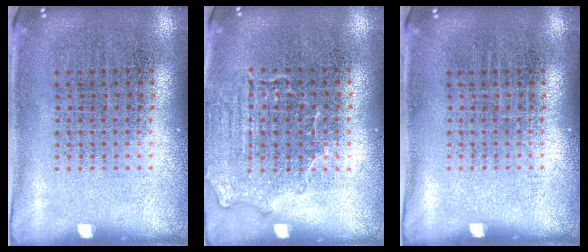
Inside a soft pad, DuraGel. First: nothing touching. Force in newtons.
{"total": 1.4, "press": 1.2, "slide": 0.7}
{"total": 0.0}